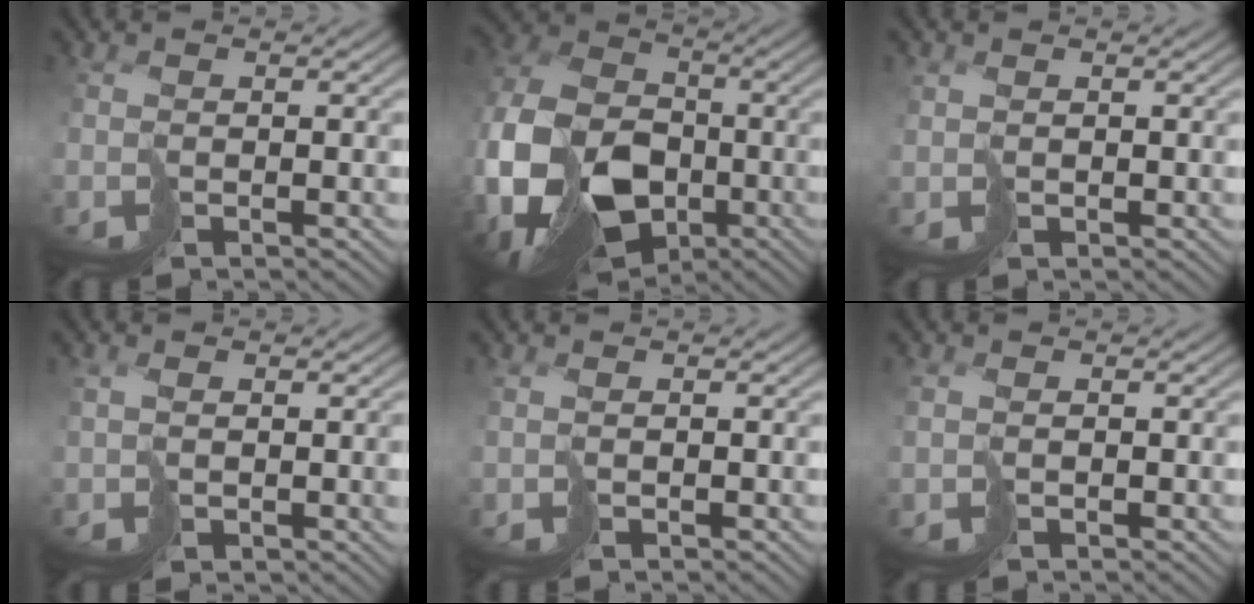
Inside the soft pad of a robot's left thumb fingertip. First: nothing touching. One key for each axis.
{"total": 16.9, "fx": -4.9, "fy": 11.6, "fz": 11.2, "tx": -0.260, "ty": -0.027, "tz": -0.073}
{"total": 1.1, "fx": 0.8, "fy": 0.7, "fz": 0.2, "tx": -0.013, "ty": -0.002, "tz": 0.019}
{"total": 1.8, "fx": 1.0, "fy": 0.7, "fz": 1.3, "tx": -0.029, "ty": 0.002, "tz": 0.026}
{"total": 0.9, "fx": 0.5, "fy": 0.5, "fz": 0.5, "tx": -0.014, "ty": 0.000, "tz": 0.012}
{"total": 1.4, "fx": 0.4, "fy": 1.1, "fz": 0.7, "tx": -0.025, "ty": -0.001, "tz": 0.011}